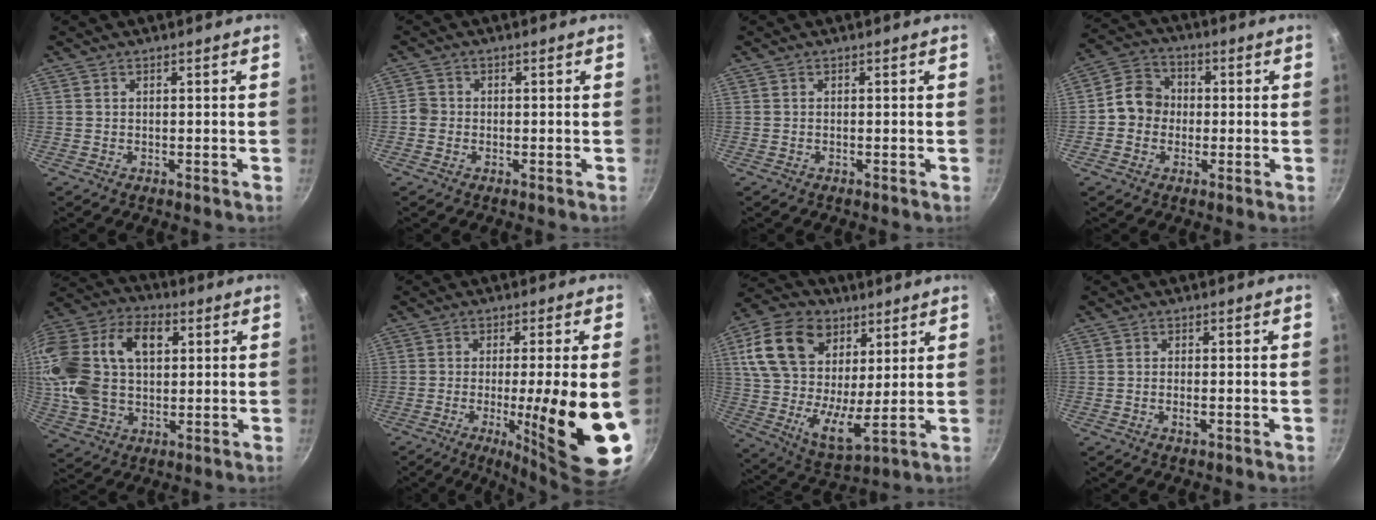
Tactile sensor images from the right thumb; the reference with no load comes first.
{"total": 2.0, "force": [-0.7, 1.7, 0.6], "torque": [-0.004, 0.010, -0.016]}
{"total": 0.0}
{"total": 8.0, "force": [-0.6, 7.1, 3.7], "torque": [-0.031, 0.020, -0.029]}
{"total": 23.3, "force": [4.7, 15.4, 16.8], "torque": [-0.330, 0.023, 0.078]}
{"total": 18.6, "force": [-3.7, 3.1, 17.9], "torque": [-0.249, -0.006, -0.044]}
{"total": 19.6, "force": [8.4, 12.2, 12.9], "torque": [-0.226, -0.023, 0.146]}
{"total": 1.6, "force": [-0.5, 0.5, 1.5], "torque": [-0.033, 0.003, -0.011]}